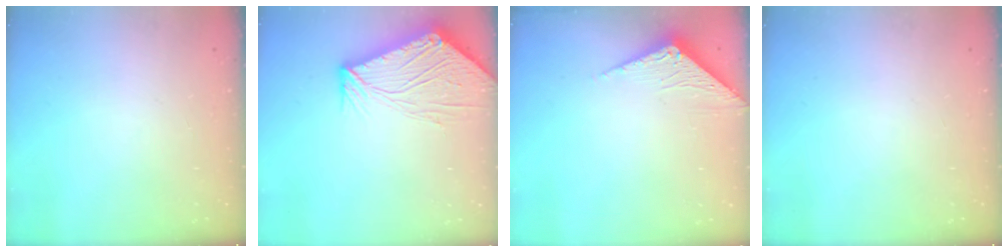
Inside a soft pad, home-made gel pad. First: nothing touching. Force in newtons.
{"total": 13.3, "press": 13.2, "slide": 1.4}
{"total": 3.3, "press": 3.3, "slide": 0.3}
{"total": 0.0}